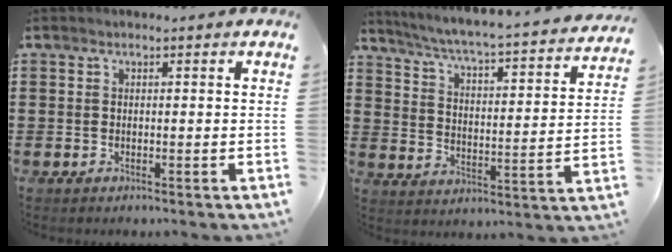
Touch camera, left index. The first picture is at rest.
{"total": 4.0, "force": [3.6, -0.5, 1.7], "torque": [-0.054, -0.039, 0.047]}